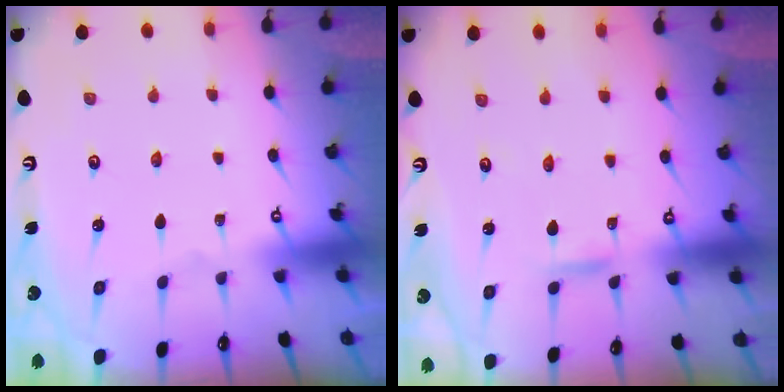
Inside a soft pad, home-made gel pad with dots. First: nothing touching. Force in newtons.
{"total": 3.5, "press": 3.5, "slide": 0.4}